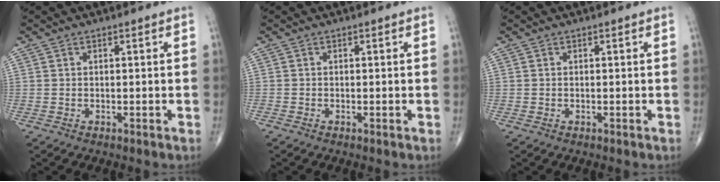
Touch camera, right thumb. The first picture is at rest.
{"total": 0.0}
{"total": 0.0}